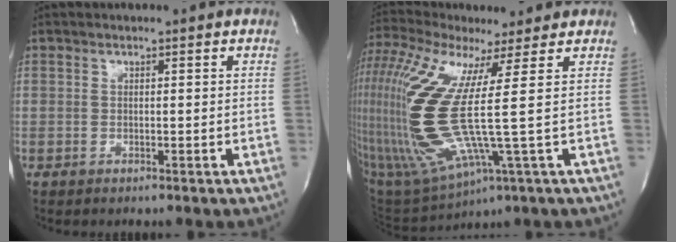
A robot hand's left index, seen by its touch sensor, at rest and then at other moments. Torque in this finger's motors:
{"motor_torque": [2.14, 0.00, 1.05, 0.21]}